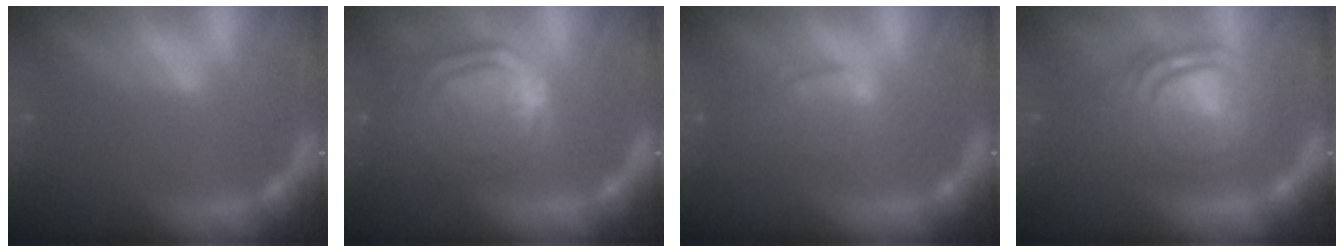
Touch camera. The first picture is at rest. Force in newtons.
{"total": 9.5}
{"total": 3.0}
{"total": 9.0}